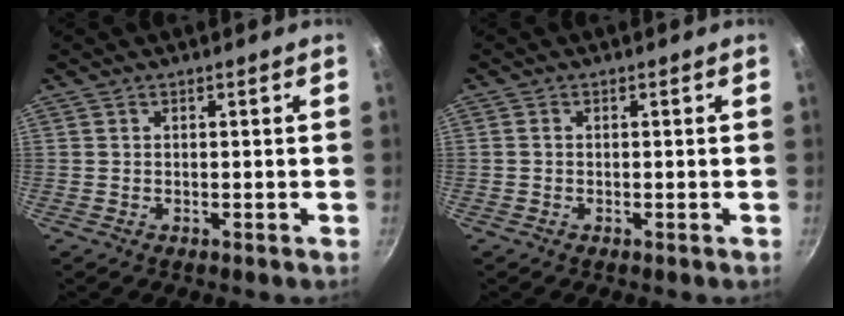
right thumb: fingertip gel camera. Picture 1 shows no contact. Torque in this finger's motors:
{"motor_torque": [-0.45, -0.02, -0.21, -0.05, 0.07]}